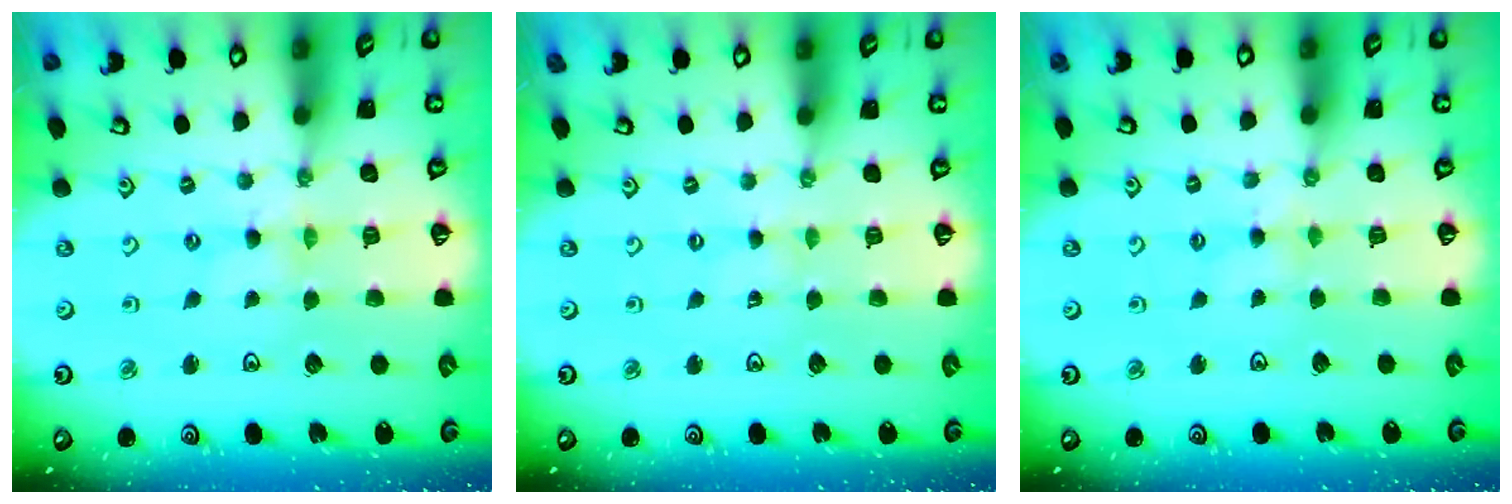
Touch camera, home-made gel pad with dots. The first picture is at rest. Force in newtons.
{"total": 0.0}
{"total": 2.8, "press": 2.8, "slide": 0.4}